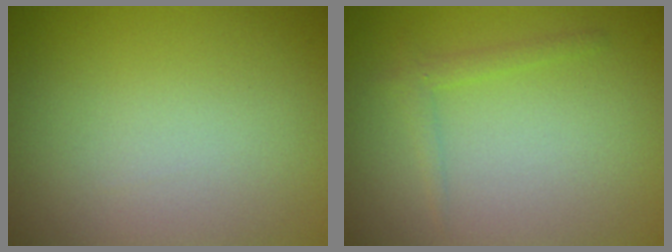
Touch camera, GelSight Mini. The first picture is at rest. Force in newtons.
{"total": 1.2, "press": 1.2, "slide": 0.1}